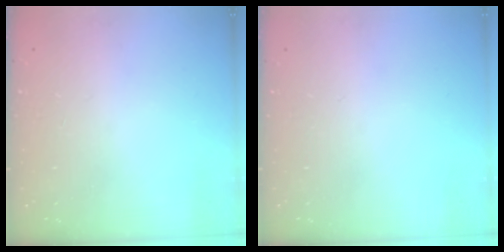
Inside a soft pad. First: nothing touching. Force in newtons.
{"total": 0.0}